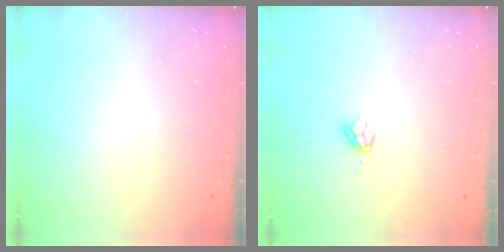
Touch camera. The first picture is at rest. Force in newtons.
{"total": 4.8, "press": 4.7, "slide": 0.7}